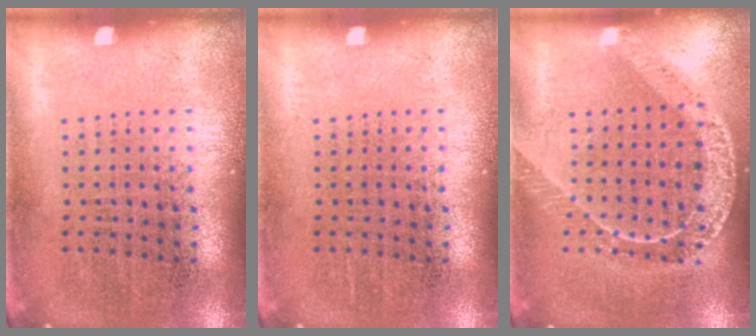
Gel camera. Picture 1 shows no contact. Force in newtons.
{"total": 0.0}
{"total": 1.7, "press": 1.6, "slide": 0.5}